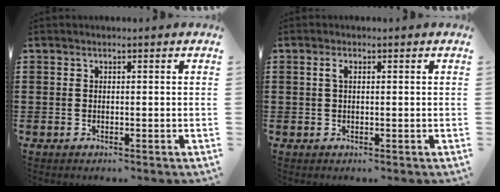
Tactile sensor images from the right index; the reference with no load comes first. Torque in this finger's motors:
{"motor_torque": [0.32, -0.21, 0.04, 0.03]}